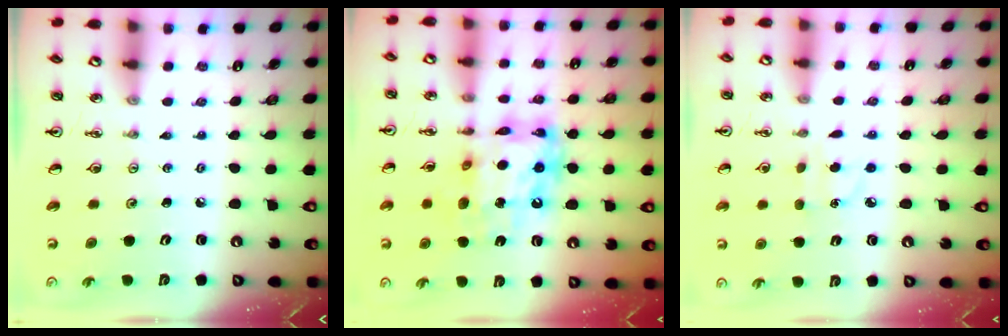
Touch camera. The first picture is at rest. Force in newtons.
{"total": 15.4, "press": 15.3, "slide": 1.3}
{"total": 4.7, "press": 4.7, "slide": 0.6}